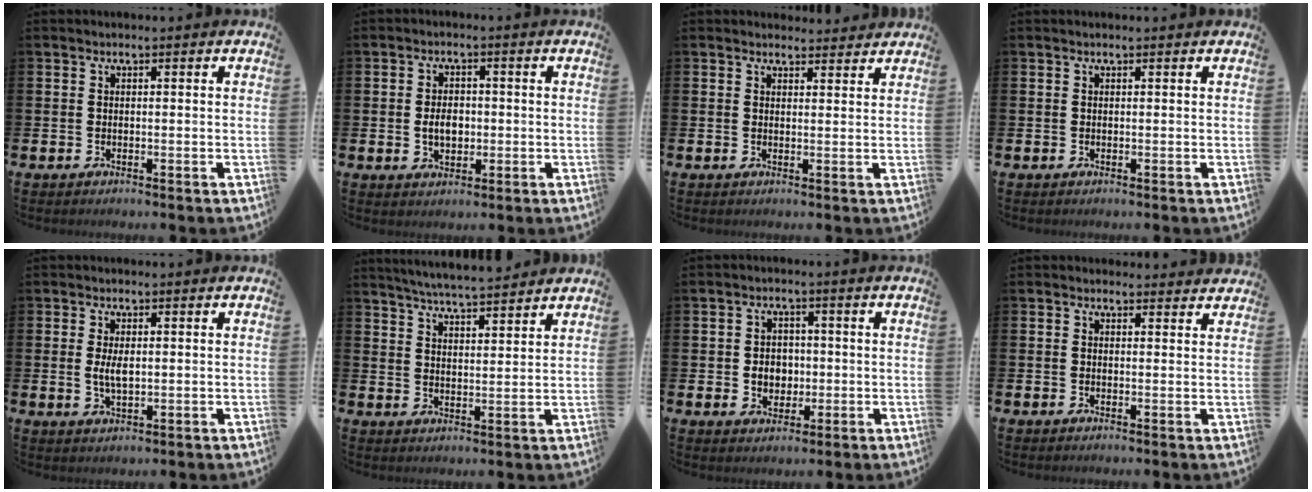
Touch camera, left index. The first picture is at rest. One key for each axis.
{"total": 3.5, "fx": -0.2, "fy": 2.4, "fz": 2.5, "tx": -0.032, "ty": 0.000, "tz": -0.010}
{"total": 2.4, "fx": 2.3, "fy": 0.6, "fz": -0.1, "tx": 0.007, "ty": -0.012, "tz": 0.040}
{"total": 0.0}
{"total": 3.1, "fx": 0.4, "fy": 1.3, "fz": 2.7, "tx": -0.045, "ty": -0.001, "tz": 0.003}
{"total": 5.3, "fx": 5.3, "fy": -0.2, "fz": 0.8, "tx": -0.036, "ty": -0.027, "tz": 0.095}
{"total": 3.4, "fx": -0.2, "fy": 3.0, "fz": 1.6, "tx": -0.023, "ty": 0.002, "tz": -0.011}
{"total": 1.1, "fx": 1.0, "fy": 0.4, "fz": -0.1, "tx": 0.007, "ty": -0.003, "tz": 0.017}